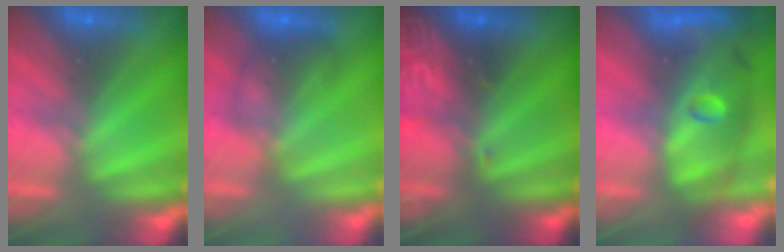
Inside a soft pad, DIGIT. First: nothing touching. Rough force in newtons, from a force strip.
{"total": 1.7}
{"total": 3.2}
{"total": 10.8}